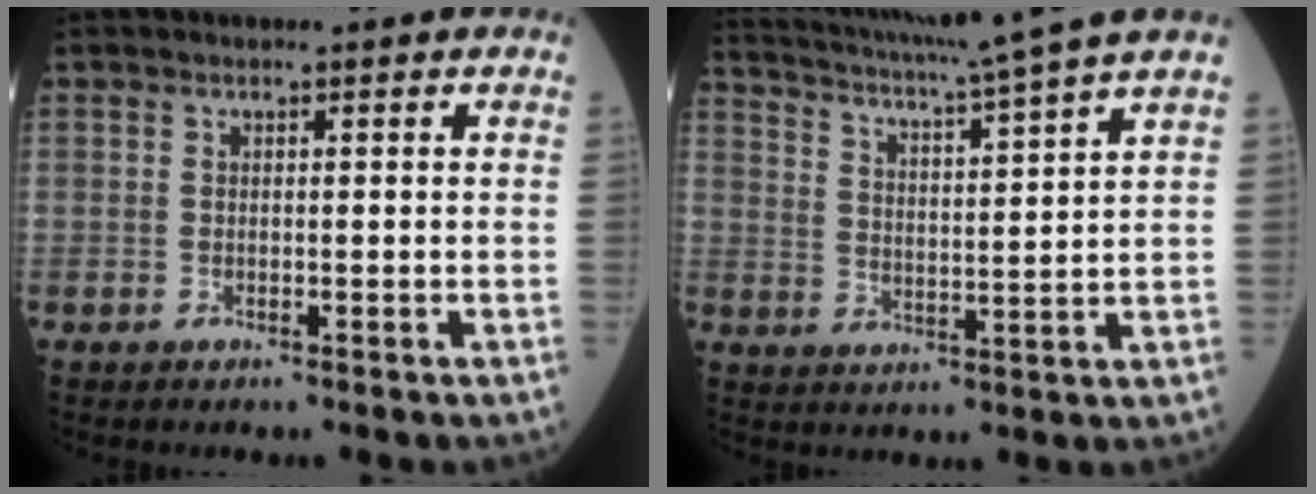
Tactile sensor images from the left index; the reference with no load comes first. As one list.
[{"total": 15.5, "force": [13.5, -2.3, 7.1], "torque": [-0.130, -0.018, 0.195]}]